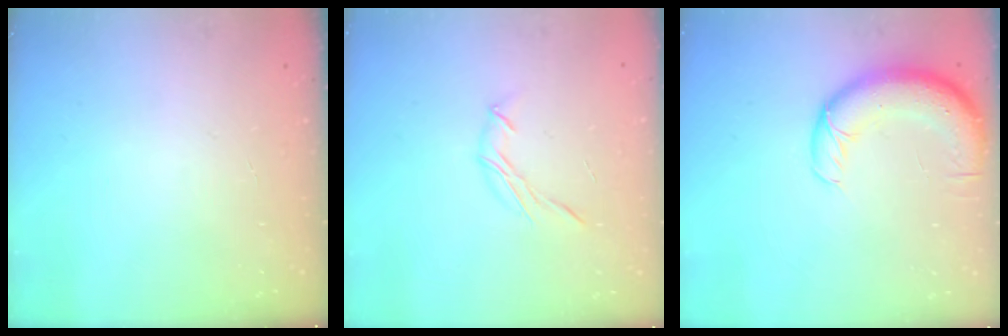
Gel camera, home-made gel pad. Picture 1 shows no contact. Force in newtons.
{"total": 6.0, "press": 5.8, "slide": 1.4}
{"total": 12.4, "press": 12.0, "slide": 3.1}